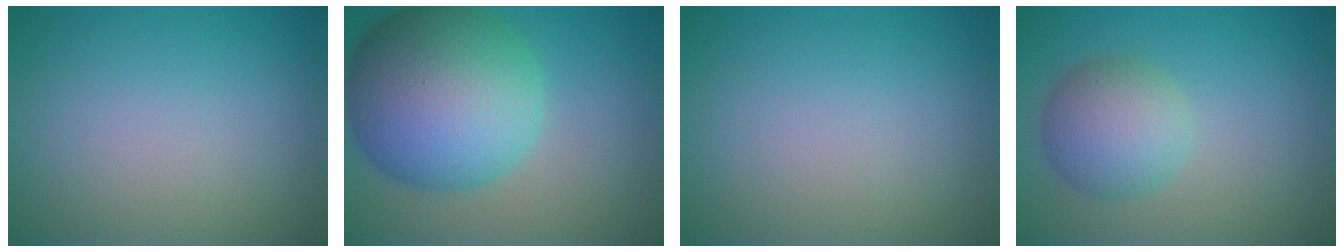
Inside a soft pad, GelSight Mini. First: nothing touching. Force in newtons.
{"total": 14.0, "press": 14.0, "slide": 0.3}
{"total": 0.0}
{"total": 4.5, "press": 4.5, "slide": 0.2}